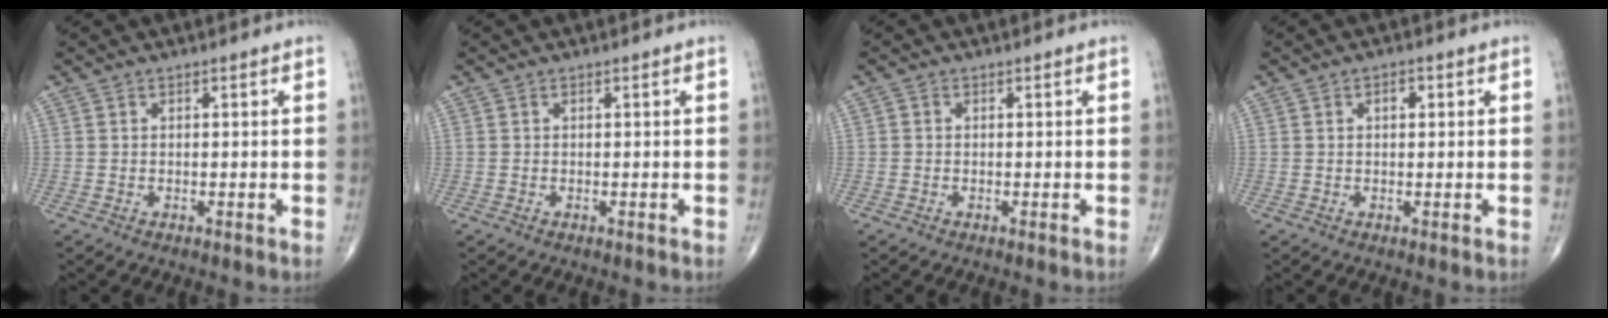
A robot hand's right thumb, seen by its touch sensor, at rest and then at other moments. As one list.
[{"total": 0.0}, {"total": 0.5, "force": [-0.1, 0.5, 0.2], "torque": [-0.003, 0.001, -0.005]}, {"total": 2.0, "force": [0.6, 1.1, 1.5], "torque": [-0.019, 0.003, 0.007]}]